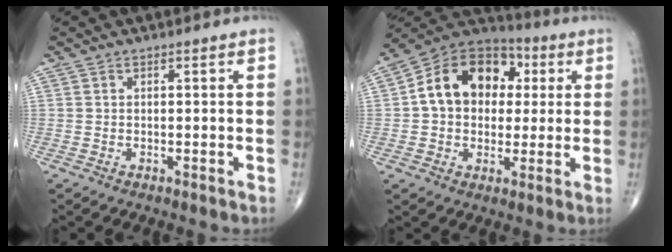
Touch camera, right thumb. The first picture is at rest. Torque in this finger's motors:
{"motor_torque": [1.72, 1.93, 1.43, 0.21, 0.15]}